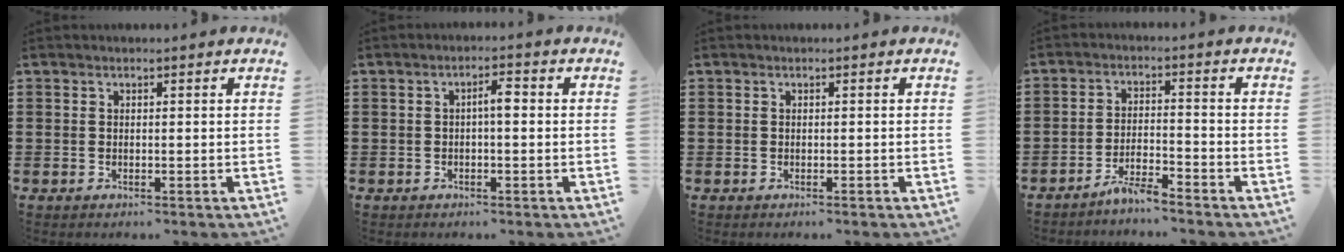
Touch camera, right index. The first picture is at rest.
{"total": 2.5, "force": [-0.1, 0.7, 2.4], "torque": [-0.046, 0.005, -0.004]}
{"total": 0.0}
{"total": 3.5, "force": [-3.3, 0.0, 1.2], "torque": [-0.029, 0.005, -0.068]}